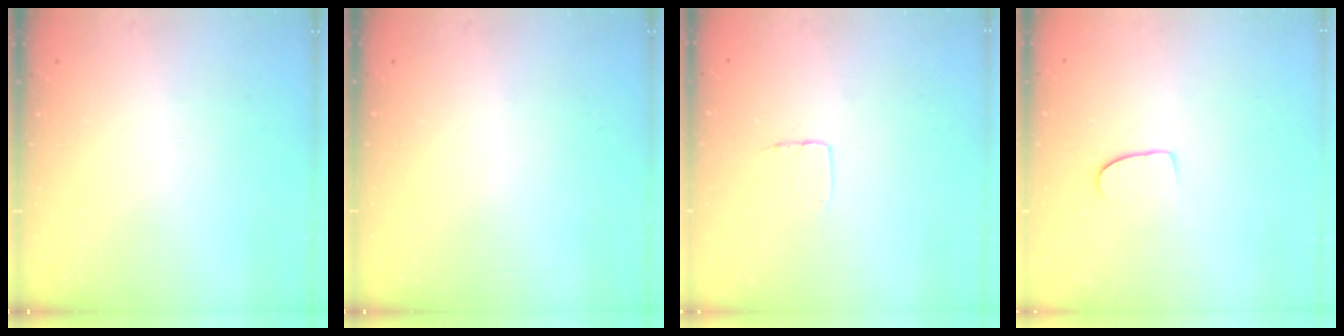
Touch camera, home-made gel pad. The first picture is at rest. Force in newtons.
{"total": 0.0}
{"total": 4.5, "press": 4.5, "slide": 0.3}
{"total": 6.5, "press": 6.5, "slide": 0.5}